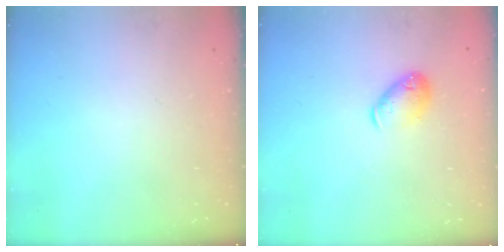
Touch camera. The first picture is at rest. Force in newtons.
{"total": 8.3, "press": 8.2, "slide": 1.2}